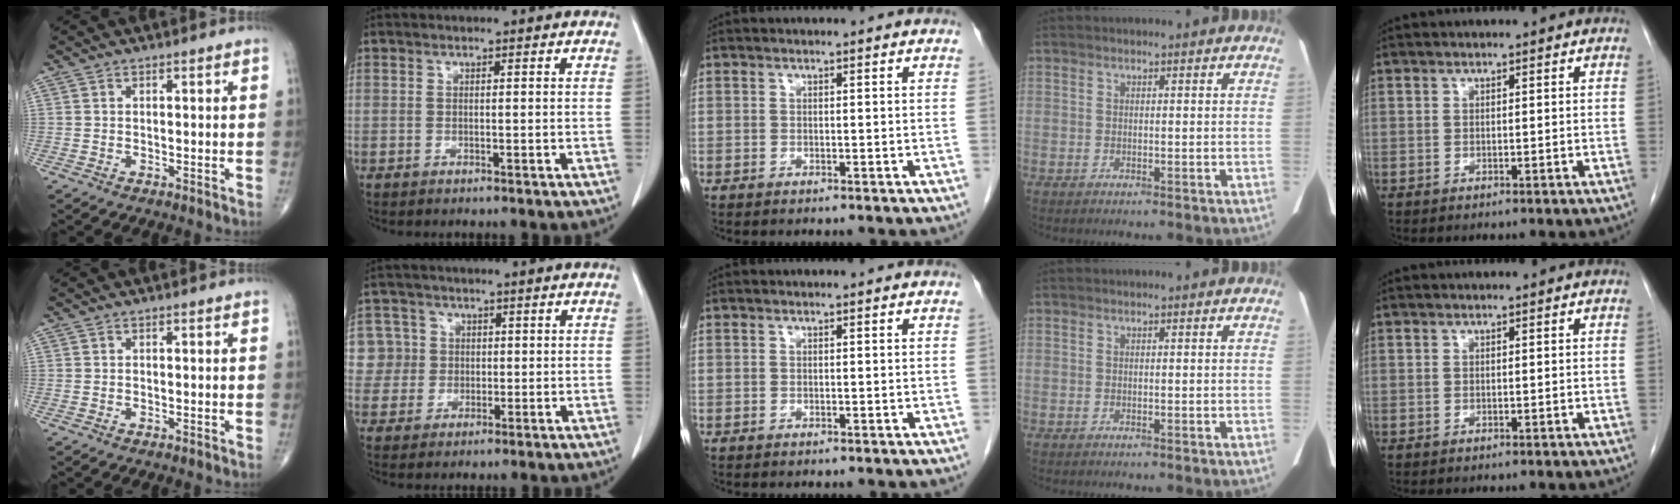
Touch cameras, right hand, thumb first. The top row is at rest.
{"index": {"total": 6.3, "force": [1.1, 6.2, 0.0], "torque": [0.008, 0.024, 0.026]}}